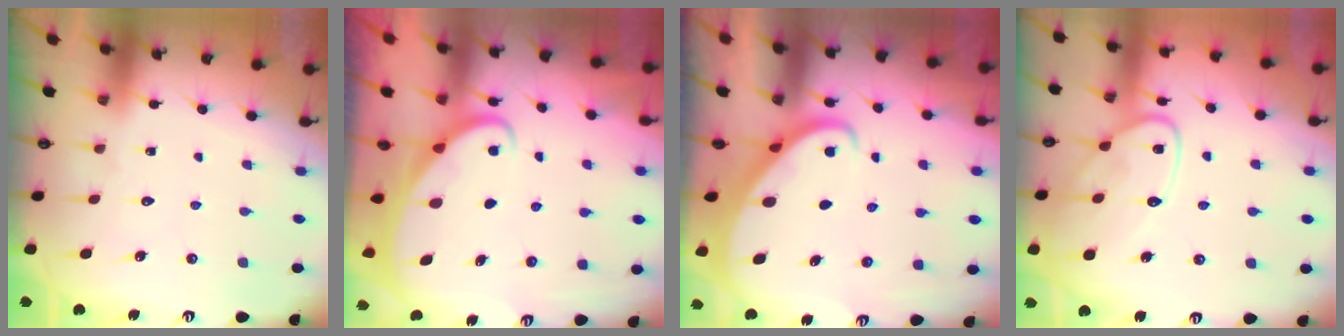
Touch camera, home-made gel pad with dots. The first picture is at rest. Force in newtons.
{"total": 2.0, "press": 2.0, "slide": 0.0}
{"total": 2.7, "press": 2.7, "slide": 0.3}
{"total": 13.7, "press": 13.6, "slide": 1.3}